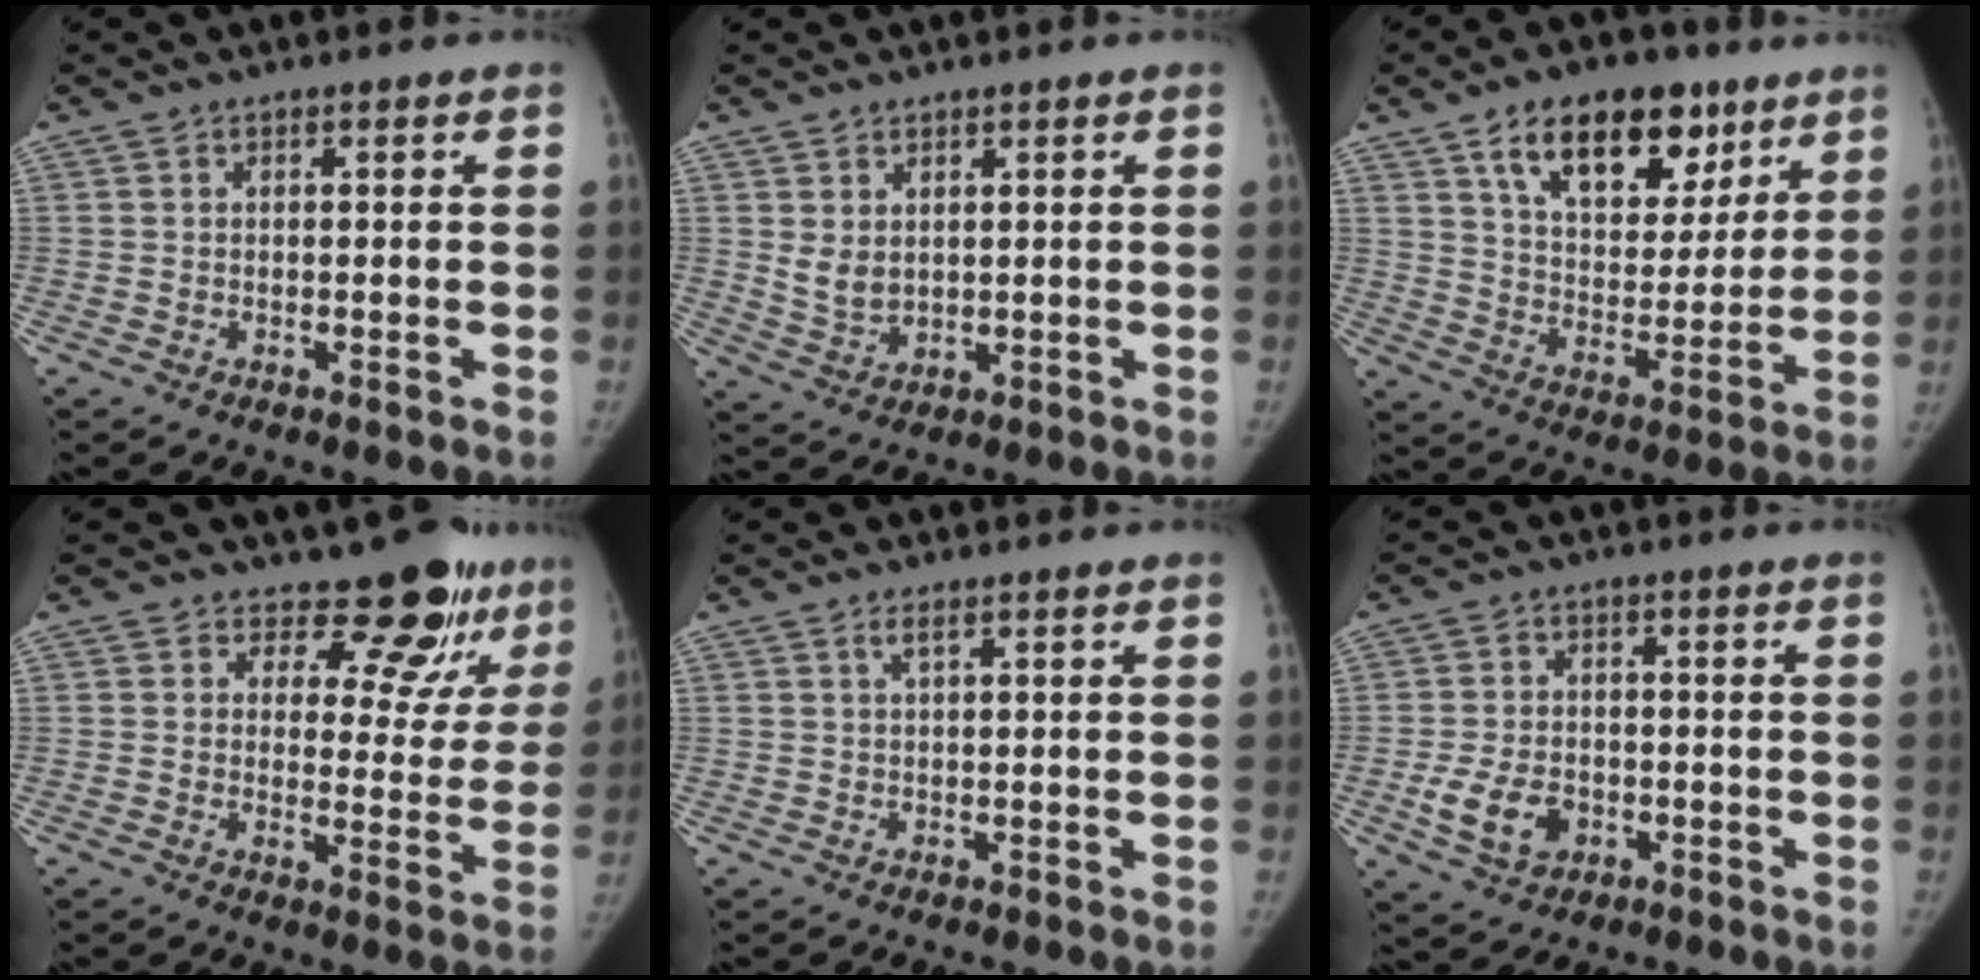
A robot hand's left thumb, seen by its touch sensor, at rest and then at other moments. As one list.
[{"total": 4.1, "force": [1.4, 2.8, 2.6], "torque": [-0.039, -0.019, 0.037]}, {"total": 18.5, "force": [10.6, 10.4, 11.0], "torque": [-0.118, -0.044, 0.173]}, {"total": 11.3, "force": [9.0, 5.5, 4.2], "torque": [-0.006, -0.071, 0.101]}, {"total": 1.0, "force": [0.6, 0.1, 0.8], "torque": [-0.019, 0.001, 0.012]}, {"total": 7.7, "force": [-2.5, 5.6, 4.7], "torque": [-0.078, 0.008, -0.041]}]